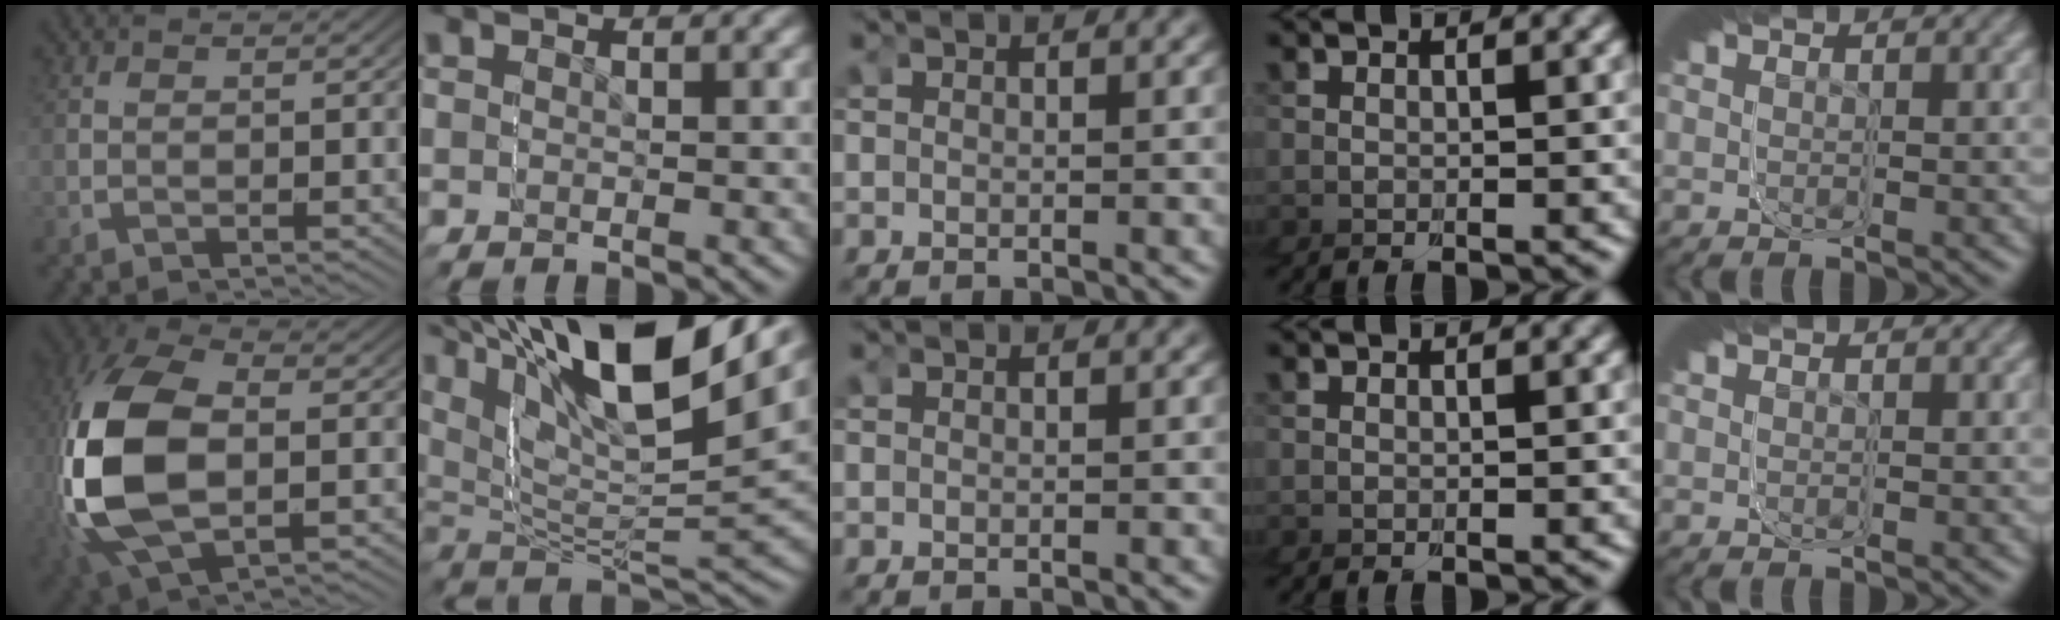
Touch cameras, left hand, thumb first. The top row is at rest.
{"thumb": {"total": 15.8, "force": [-1.2, 9.3, 12.7], "torque": [-0.304, -0.041, 0.001]}, "index": {"total": 13.1, "force": [7.7, 7.2, 7.8], "torque": [-0.161, 0.023, 0.104]}}